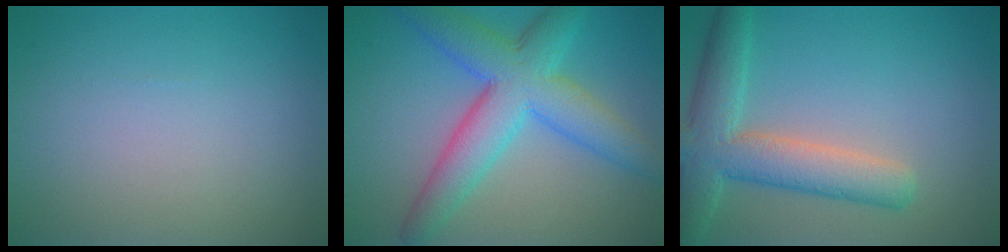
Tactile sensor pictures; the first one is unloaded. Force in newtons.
{"total": 7.7, "press": 7.7, "slide": 0.2}
{"total": 6.5, "press": 6.5, "slide": 0.3}